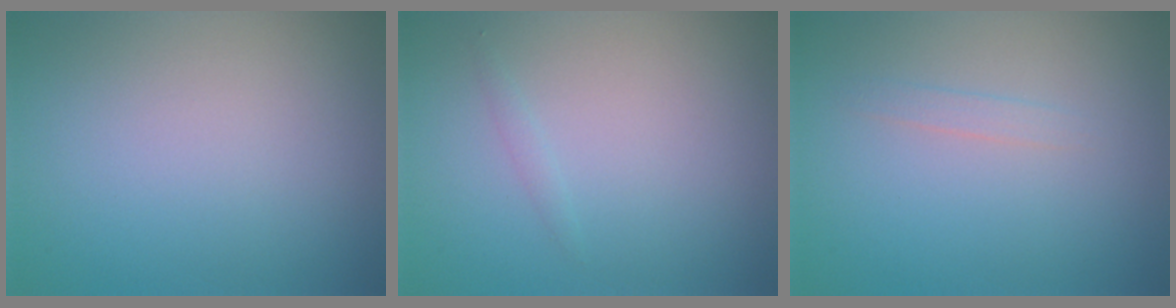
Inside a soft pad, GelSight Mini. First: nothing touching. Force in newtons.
{"total": 0.5, "press": 0.5, "slide": 0.1}
{"total": 0.9, "press": 0.9, "slide": 0.0}